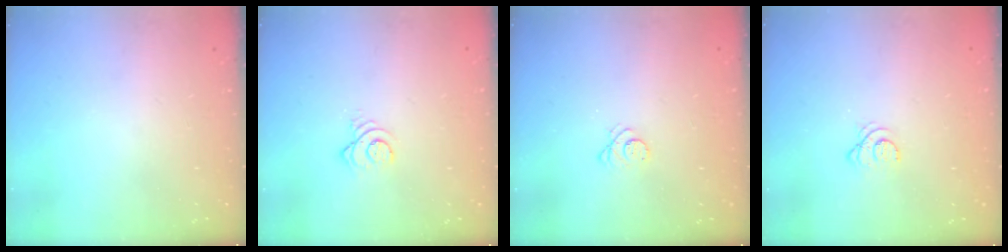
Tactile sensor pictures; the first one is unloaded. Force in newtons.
{"total": 3.5, "press": 3.5, "slide": 0.3}
{"total": 3.0, "press": 3.0, "slide": 0.4}
{"total": 2.5, "press": 2.5, "slide": 0.3}